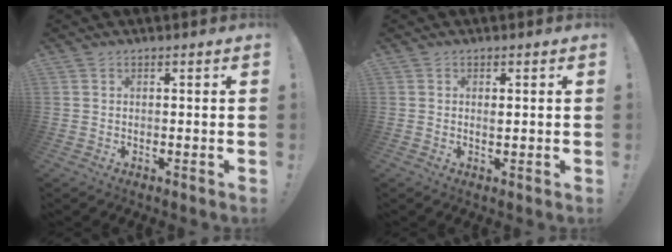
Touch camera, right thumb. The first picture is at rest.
{"total": 0.7, "force": [0.3, 0.3, 0.6], "torque": [0.004, -0.006, 0.002]}